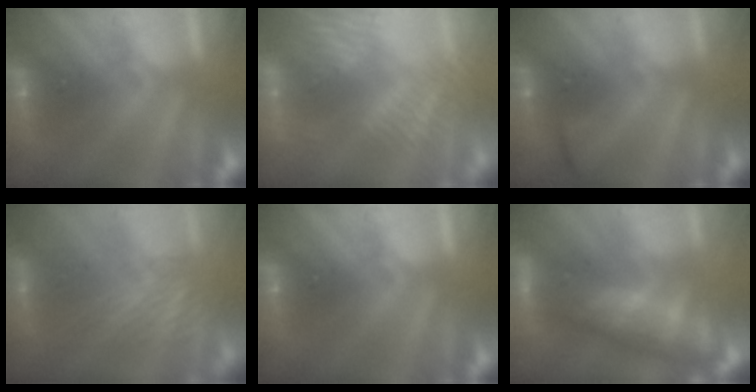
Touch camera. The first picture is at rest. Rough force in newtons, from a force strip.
{"total": 3.9}
{"total": 1.8}
{"total": 3.1}
{"total": 0.0}
{"total": 7.8}